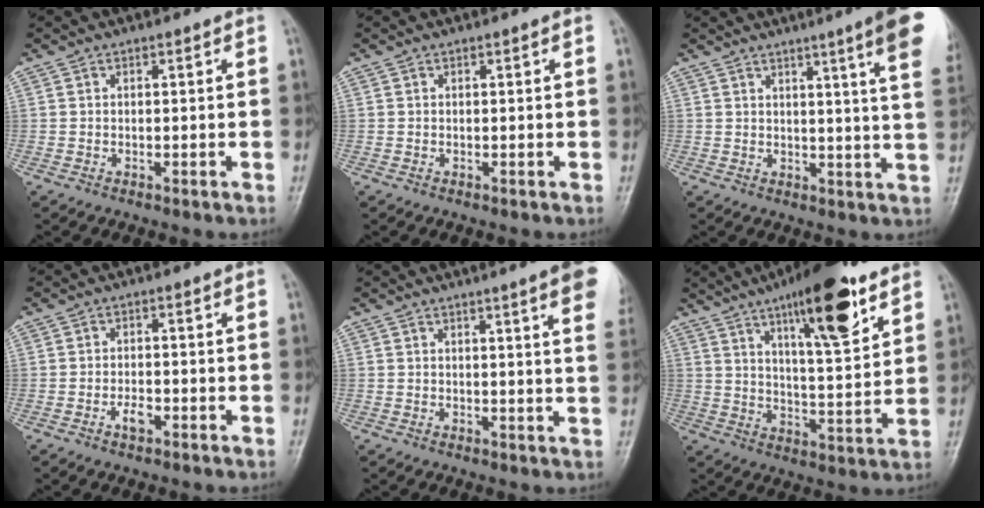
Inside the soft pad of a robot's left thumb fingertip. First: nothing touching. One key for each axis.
{"total": 0.0}
{"total": 12.7, "fx": 7.1, "fy": 0.0, "fz": 10.6, "tx": -0.130, "ty": -0.026, "tz": 0.074}
{"total": 2.4, "fx": -1.2, "fy": 1.2, "fz": 1.8, "tx": -0.031, "ty": 0.008, "tz": -0.021}
{"total": 9.5, "fx": 5.4, "fy": 0.5, "fz": 7.8, "tx": -0.086, "ty": -0.011, "tz": 0.053}
{"total": 17.2, "fx": 10.0, "fy": 4.4, "fz": 13.2, "tx": -0.180, "ty": -0.050, "tz": 0.159}